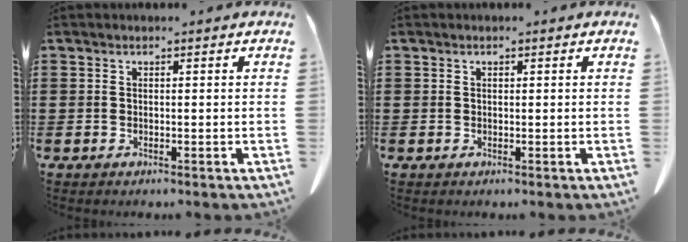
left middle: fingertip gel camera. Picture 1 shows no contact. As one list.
[{"total": 0.0}]